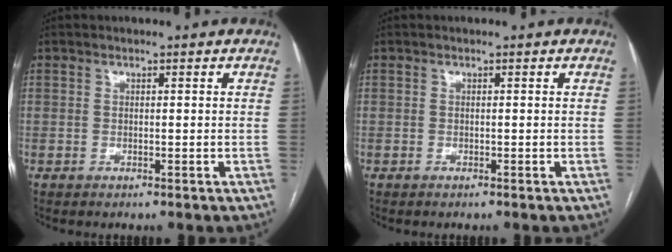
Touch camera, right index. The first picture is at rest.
{"total": 0.0}